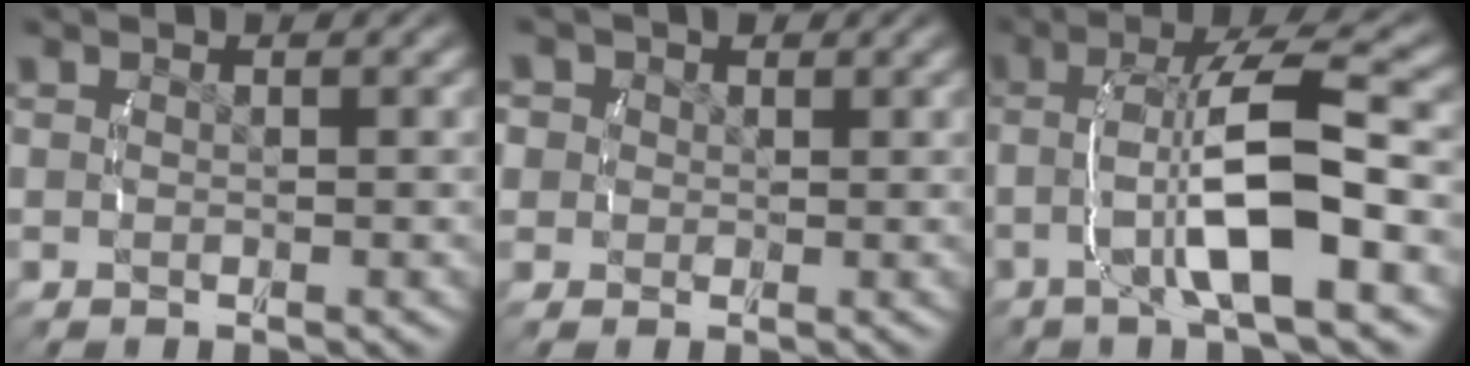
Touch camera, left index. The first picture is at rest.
{"total": 4.2, "force": [0.8, 3.8, 1.5], "torque": [-0.043, -0.006, 0.014]}
{"total": 7.7, "force": [-0.3, 2.1, 7.4], "torque": [-0.134, 0.014, -0.005]}